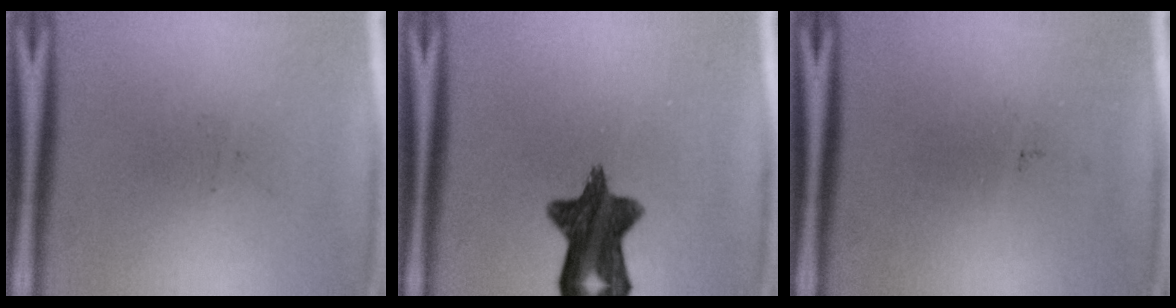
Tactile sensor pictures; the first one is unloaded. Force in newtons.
{"total": 11.3}
{"total": 0.0}